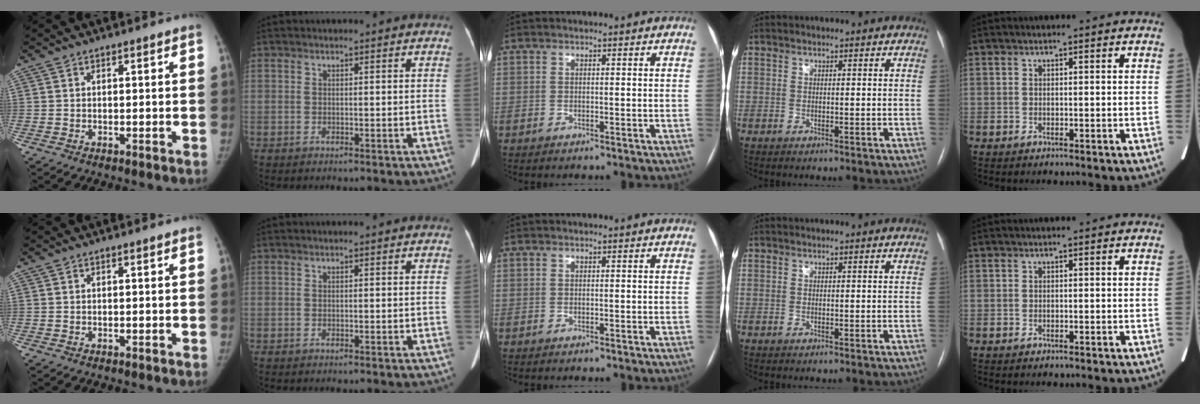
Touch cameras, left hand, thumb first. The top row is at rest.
{}